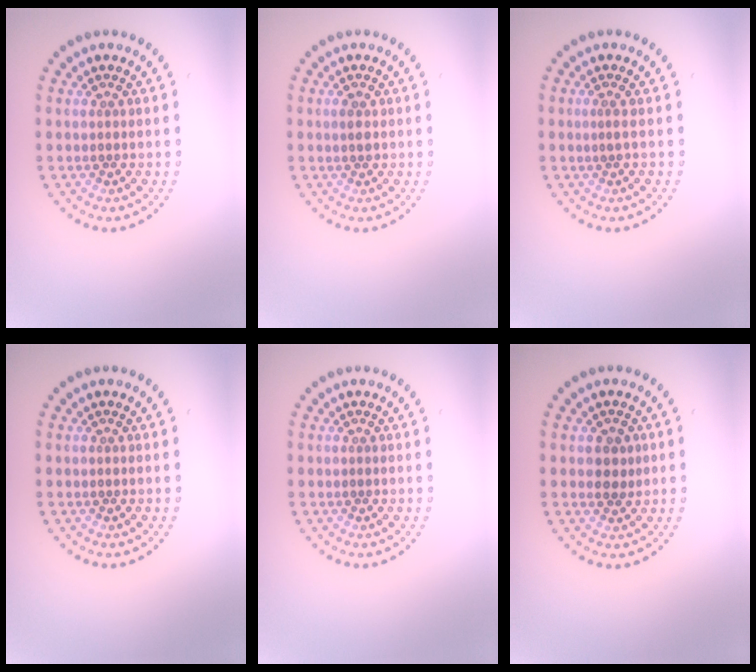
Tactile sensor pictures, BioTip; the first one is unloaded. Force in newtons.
{"total": 0.9, "press": 0.9, "slide": 0.1}
{"total": 0.5, "press": 0.1, "slide": 0.5}
{"total": 0.0}
{"total": 0.0}
{"total": 1.3, "press": 1.2, "slide": 0.6}